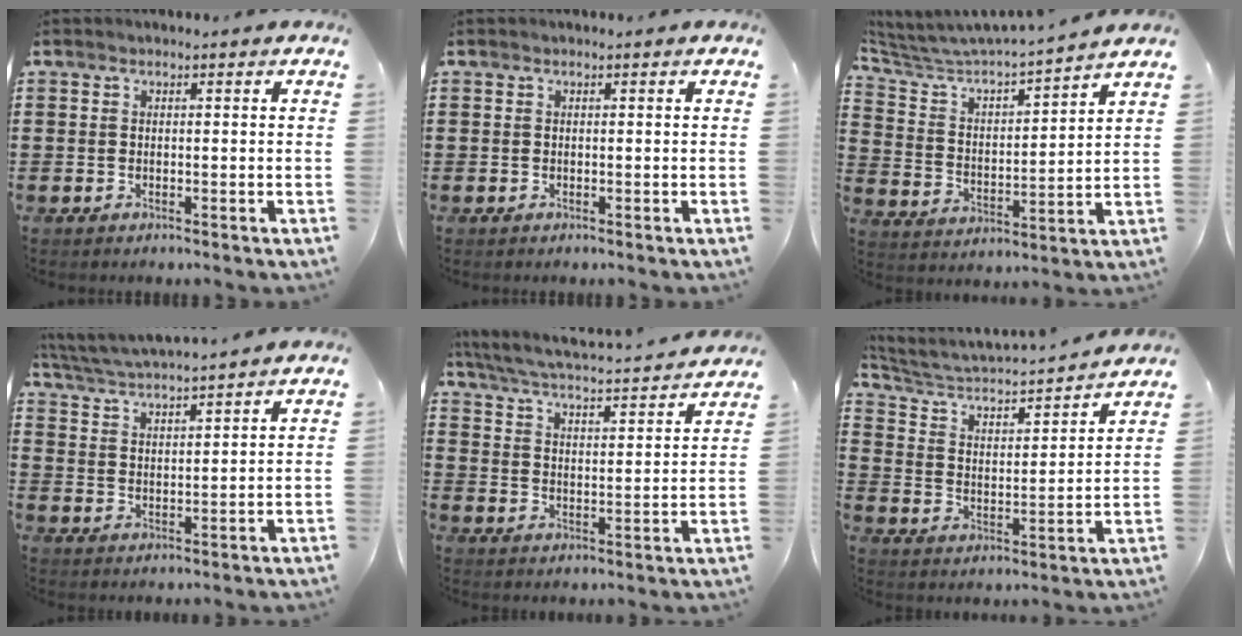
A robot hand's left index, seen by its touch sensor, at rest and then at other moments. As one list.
[{"total": 0.0}, {"total": 4.6, "force": [4.4, 0.6, 1.1], "torque": [-0.049, -0.037, 0.066]}, {"total": 4.4, "force": [4.3, -0.4, 0.9], "torque": [-0.038, -0.029, 0.072]}, {"total": 3.7, "force": [3.4, -0.1, 1.4], "torque": [-0.049, -0.032, 0.048]}, {"total": 3.6, "force": [3.4, 0.5, 1.1], "torque": [-0.045, -0.035, 0.045]}]